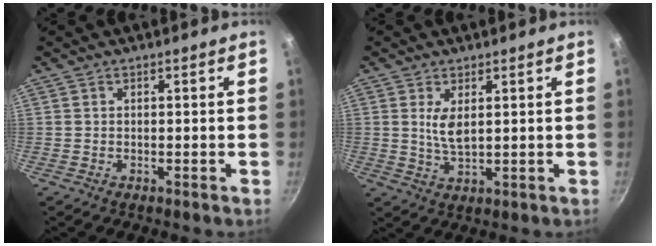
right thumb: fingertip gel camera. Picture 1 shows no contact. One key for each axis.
{"total": 4.3, "fx": 1.3, "fy": 1.8, "fz": 3.7, "tx": -0.068, "ty": -0.017, "tz": 0.029}